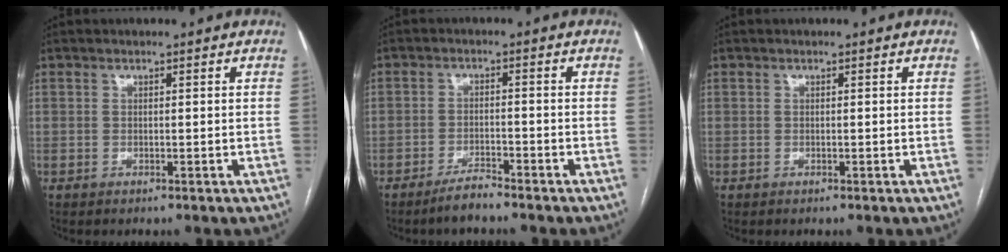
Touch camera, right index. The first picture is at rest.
{"total": 3.3, "force": [-3.0, 0.3, 1.4], "torque": [-0.028, -0.005, -0.056]}
{"total": 0.0}